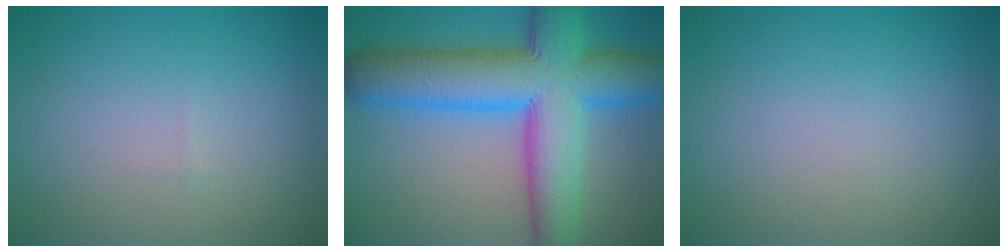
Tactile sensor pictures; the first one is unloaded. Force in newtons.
{"total": 12.6, "press": 12.6, "slide": 0.5}
{"total": 0.0}